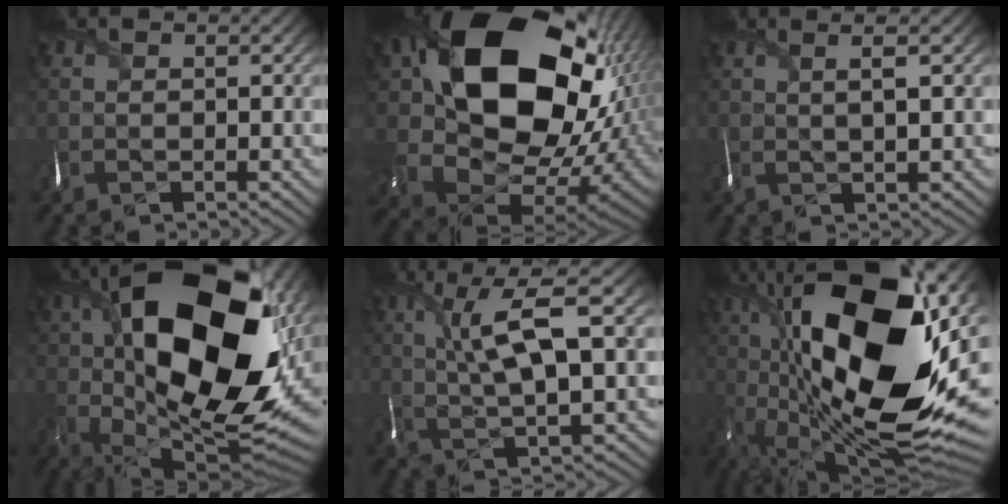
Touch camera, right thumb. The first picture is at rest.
{"total": 21.8, "force": [7.1, 16.3, 12.6], "torque": [-0.271, -0.028, 0.170]}
{"total": 3.3, "force": [1.0, 0.3, 3.1], "torque": [-0.053, 0.011, 0.015]}
{"total": 22.4, "force": [5.2, 12.4, 18.0], "torque": [-0.348, 0.009, 0.095]}
{"total": 9.4, "force": [2.7, 2.0, 8.7], "torque": [-0.163, 0.008, 0.052]}
{"total": 23.3, "force": [2.9, 10.5, 20.6], "torque": [-0.386, 0.011, 0.040]}